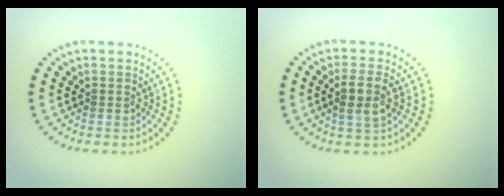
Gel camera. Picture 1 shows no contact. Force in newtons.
{"total": 2.7, "press": 2.5, "slide": 1.0}